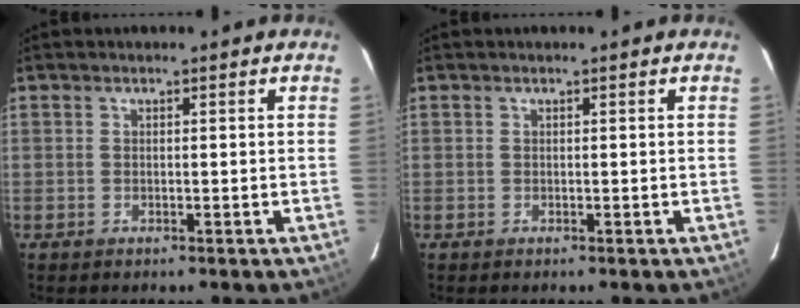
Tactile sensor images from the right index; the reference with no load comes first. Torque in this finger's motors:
{"motor_torque": [0.00, 0.00, 0.01, 0.00]}